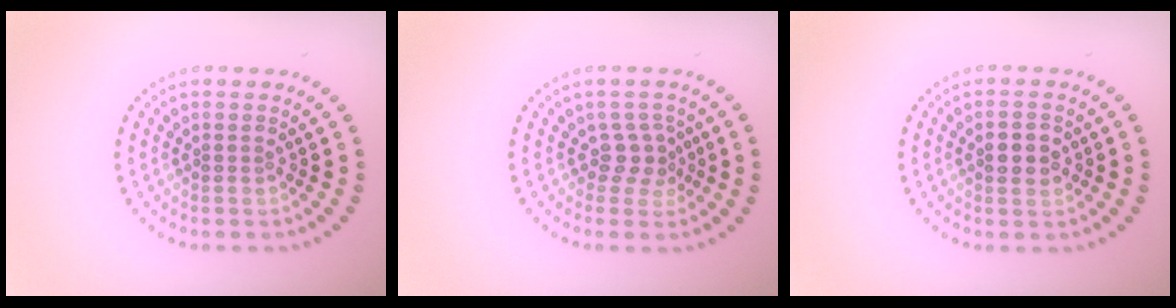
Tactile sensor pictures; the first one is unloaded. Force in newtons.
{"total": 2.1, "press": 1.5, "slide": 1.5}
{"total": 2.7, "press": 2.7, "slide": 0.0}